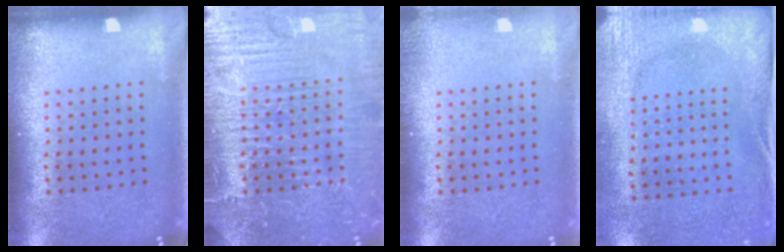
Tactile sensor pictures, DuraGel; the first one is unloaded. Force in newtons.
{"total": 7.7, "press": 7.7, "slide": 1.0}
{"total": 0.7, "press": 0.7, "slide": 0.2}
{"total": 2.8, "press": 2.2, "slide": 1.7}